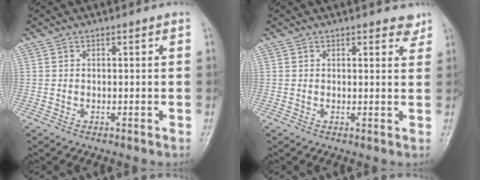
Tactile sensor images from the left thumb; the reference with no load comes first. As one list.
[{"total": 2.5, "force": [2.0, 1.1, 1.0], "torque": [0.007, -0.010, 0.020]}]